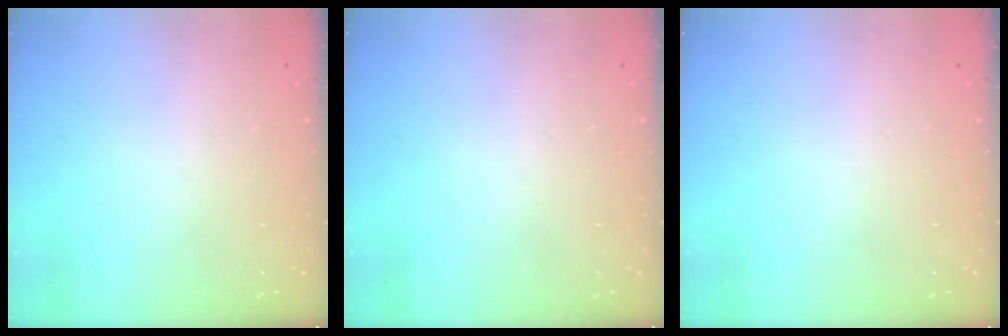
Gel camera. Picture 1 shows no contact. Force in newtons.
{"total": 0.0}
{"total": 0.0}